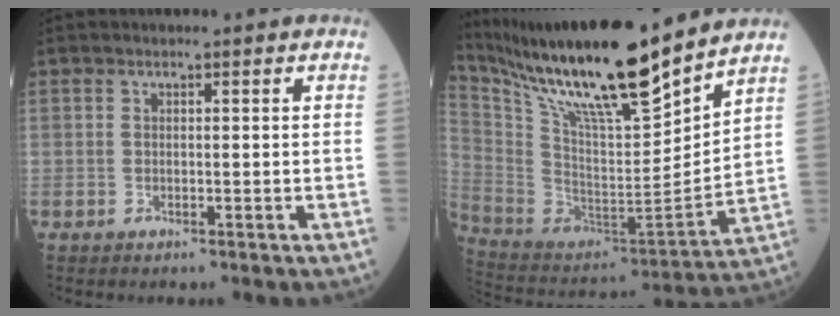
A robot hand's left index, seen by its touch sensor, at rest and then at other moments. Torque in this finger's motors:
{"motor_torque": [0.50, -0.46, 1.05, 0.21]}